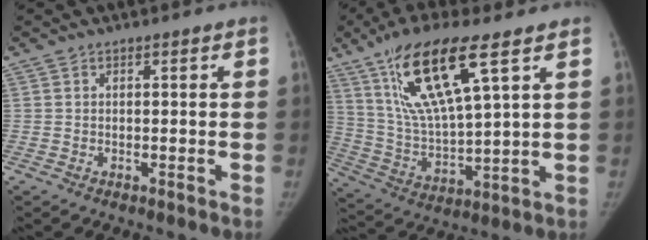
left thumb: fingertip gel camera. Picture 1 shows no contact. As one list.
[{"total": 17.9, "force": [9.2, 4.0, 14.8], "torque": [-0.292, -0.032, 0.184]}]